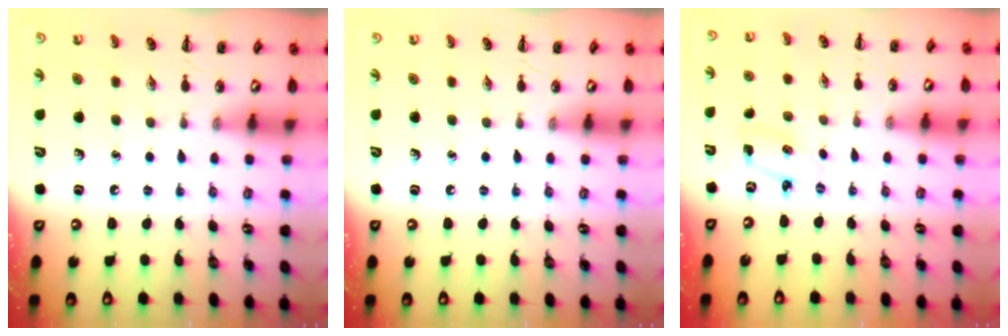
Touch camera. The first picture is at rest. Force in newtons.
{"total": 0.0}
{"total": 2.5, "press": 2.5, "slide": 0.4}